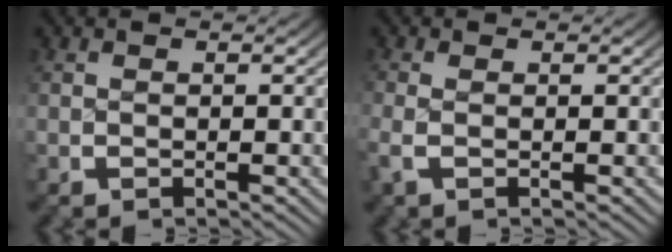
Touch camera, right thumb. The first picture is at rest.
{"total": 1.4, "force": [-0.3, 0.5, 1.3], "torque": [-0.043, -0.005, -0.003]}